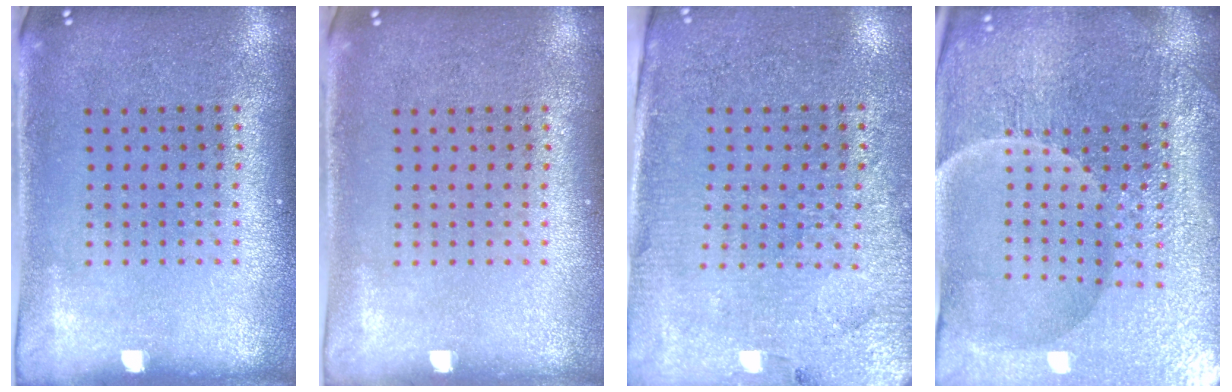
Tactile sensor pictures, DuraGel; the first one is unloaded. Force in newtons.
{"total": 0.0}
{"total": 3.1, "press": 2.8, "slide": 1.3}
{"total": 5.3, "press": 5.0, "slide": 1.5}